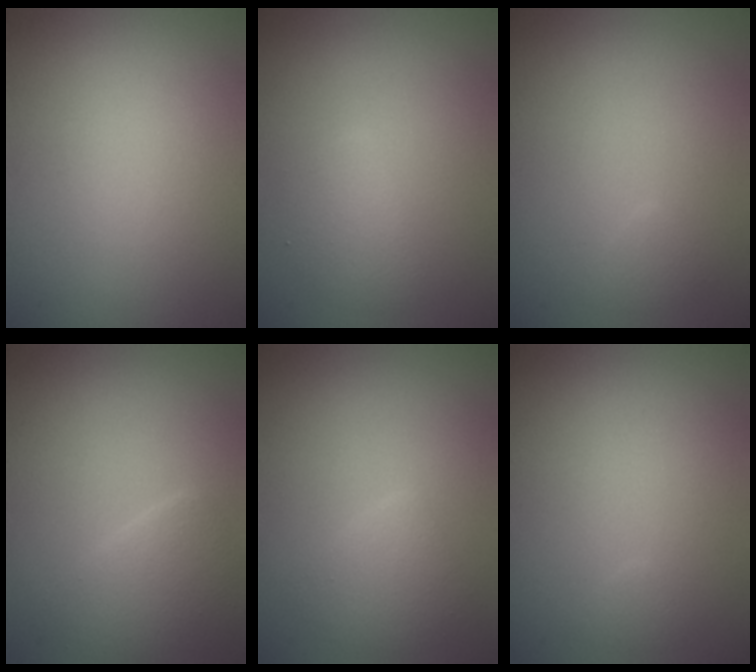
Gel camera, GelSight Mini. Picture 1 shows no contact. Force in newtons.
{"total": 2.0, "press": 2.0, "slide": 0.0}
{"total": 0.8, "press": 0.8, "slide": 0.1}
{"total": 3.1, "press": 3.1, "slide": 0.2}
{"total": 2.6, "press": 2.6, "slide": 0.1}
{"total": 0.6, "press": 0.6, "slide": 0.0}